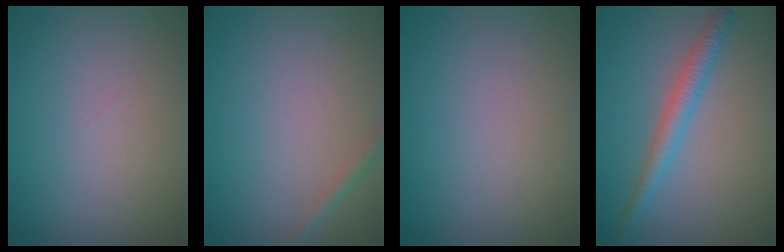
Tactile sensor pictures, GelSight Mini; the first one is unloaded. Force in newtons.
{"total": 1.0, "press": 1.0, "slide": 0.0}
{"total": 0.0}
{"total": 2.6, "press": 2.6, "slide": 0.0}